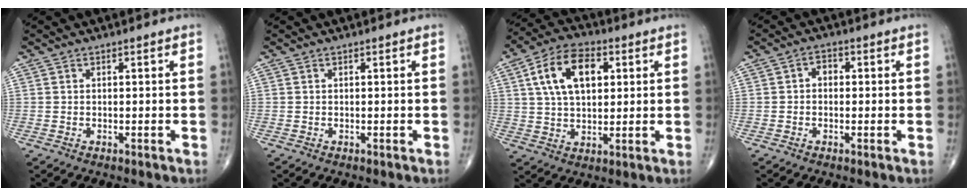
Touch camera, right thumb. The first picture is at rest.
{"total": 0.0}
{"total": 13.2, "force": [3.8, 7.7, 10.0], "torque": [-0.163, 0.007, 0.064]}
{"total": 2.6, "force": [0.0, 2.0, 1.6], "torque": [-0.013, 0.014, -0.007]}